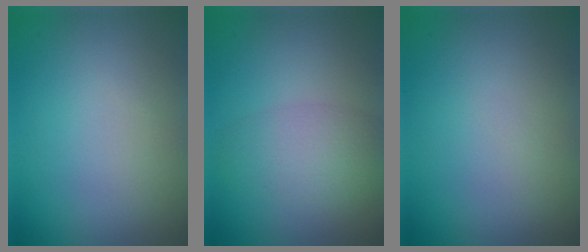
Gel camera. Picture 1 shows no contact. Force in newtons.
{"total": 4.0, "press": 4.0, "slide": 0.1}
{"total": 0.0}